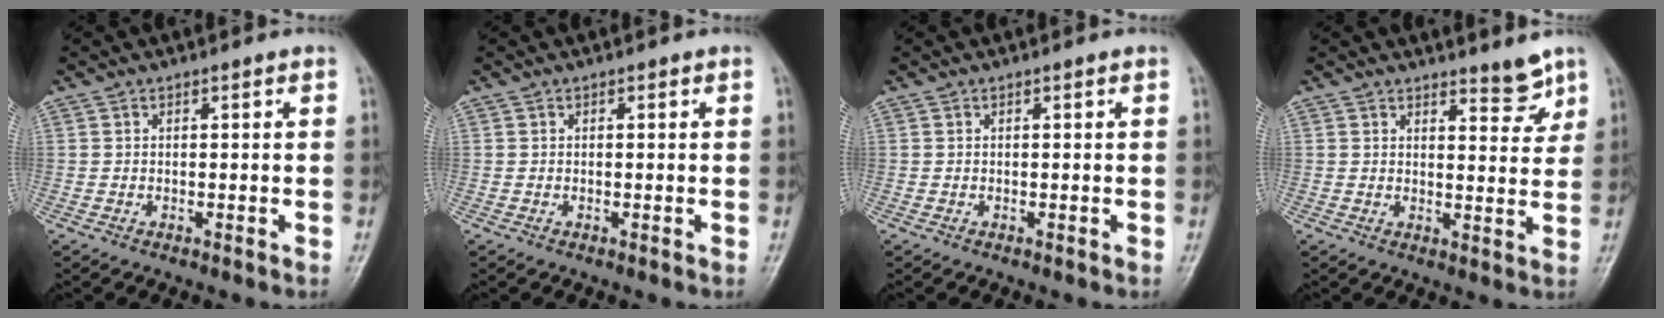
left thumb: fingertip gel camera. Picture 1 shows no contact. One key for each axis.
{"total": 0.0}
{"total": 0.0}
{"total": 4.3, "fx": 3.6, "fy": 1.2, "fz": 2.1, "tx": -0.012, "ty": -0.032, "tz": 0.050}